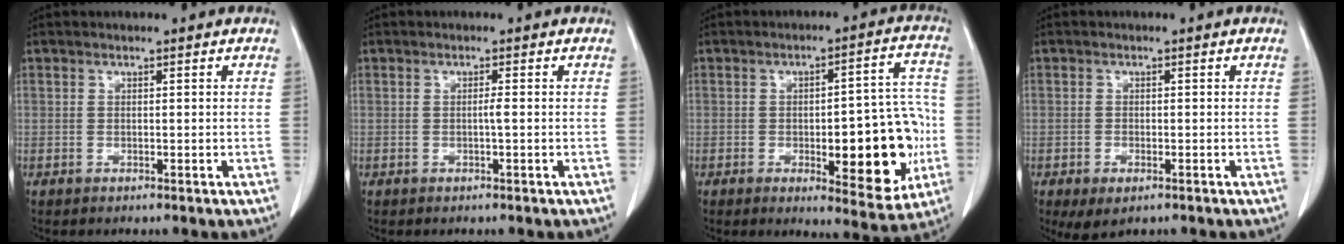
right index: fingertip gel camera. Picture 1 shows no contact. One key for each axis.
{"total": 0.8, "fx": -0.2, "fy": -0.2, "fz": 0.8, "tx": -0.014, "ty": 0.000, "tz": -0.004}
{"total": 15.8, "fx": -3.4, "fy": 5.2, "fz": 14.6, "tx": -0.168, "ty": 0.021, "tz": -0.032}
{"total": 3.4, "fx": -1.8, "fy": 1.5, "fz": 2.4, "tx": -0.043, "ty": -0.007, "tz": -0.020}